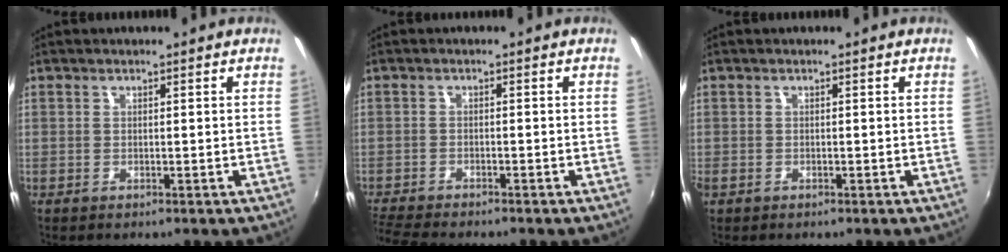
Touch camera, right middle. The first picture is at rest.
{"total": 6.4, "force": [-6.0, 0.3, 2.4], "torque": [-0.071, -0.027, -0.106]}
{"total": 1.0, "force": [-0.6, 0.7, 0.3], "torque": [-0.008, -0.004, -0.012]}